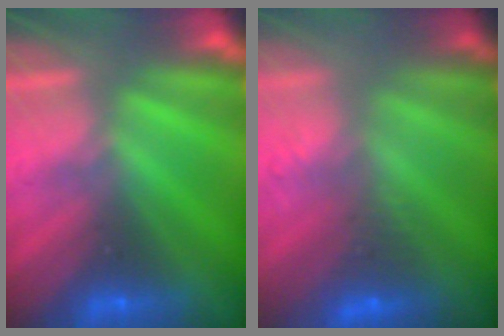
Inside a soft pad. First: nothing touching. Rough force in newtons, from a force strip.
{"total": 2.7}